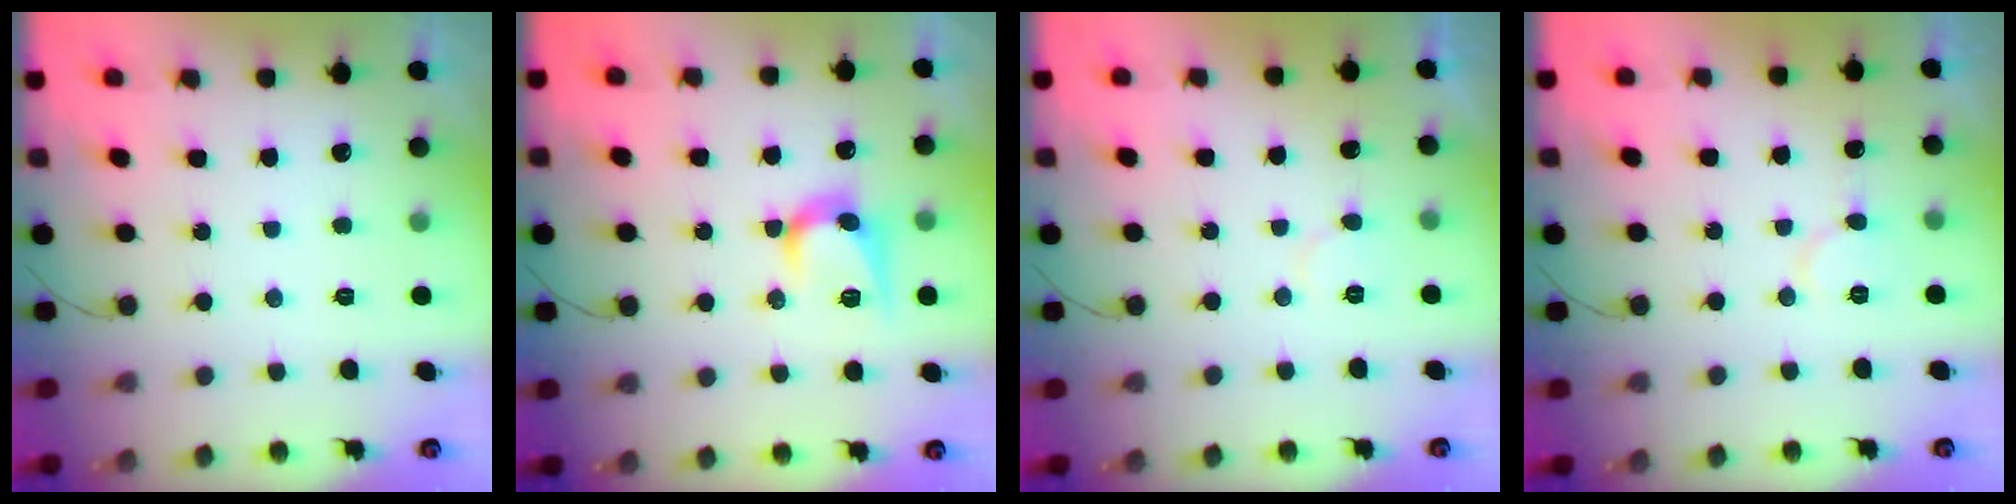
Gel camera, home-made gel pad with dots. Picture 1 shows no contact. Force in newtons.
{"total": 9.8, "press": 9.8, "slide": 0.7}
{"total": 3.9, "press": 3.9, "slide": 0.3}
{"total": 7.2, "press": 7.2, "slide": 0.5}